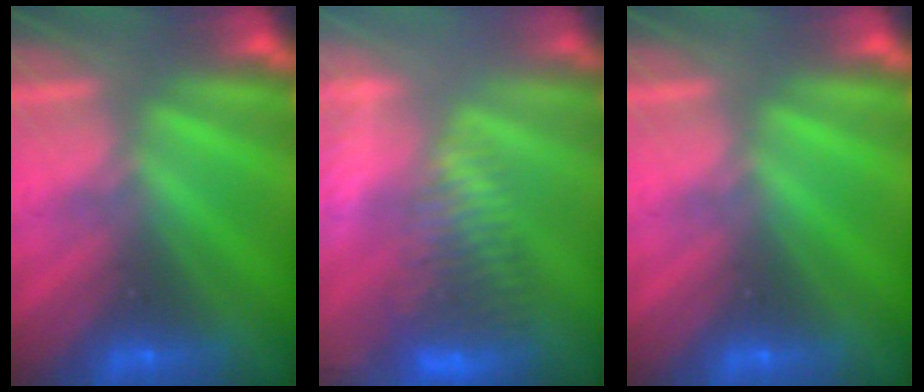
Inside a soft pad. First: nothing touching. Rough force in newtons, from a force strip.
{"total": 3.7}
{"total": 0.0}